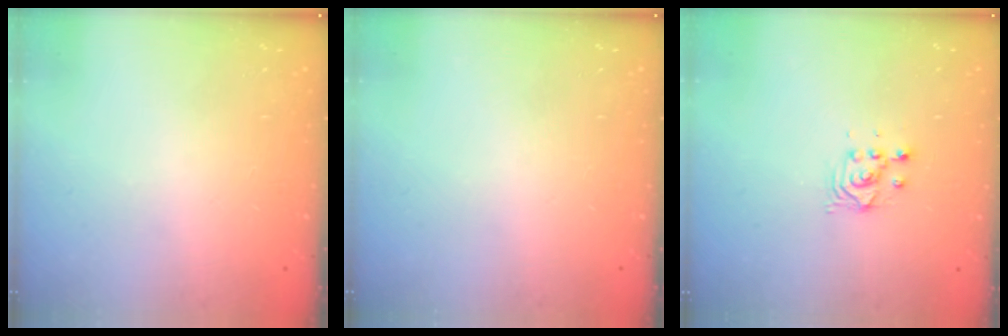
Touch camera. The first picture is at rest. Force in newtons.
{"total": 0.0}
{"total": 2.8, "press": 2.8, "slide": 0.1}